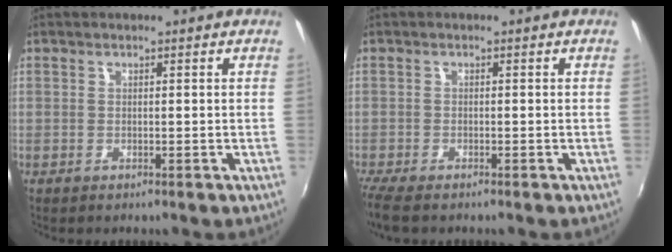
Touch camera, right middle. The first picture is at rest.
{"total": 4.5, "force": [-3.7, 0.9, 2.4], "torque": [-0.062, -0.024, -0.073]}